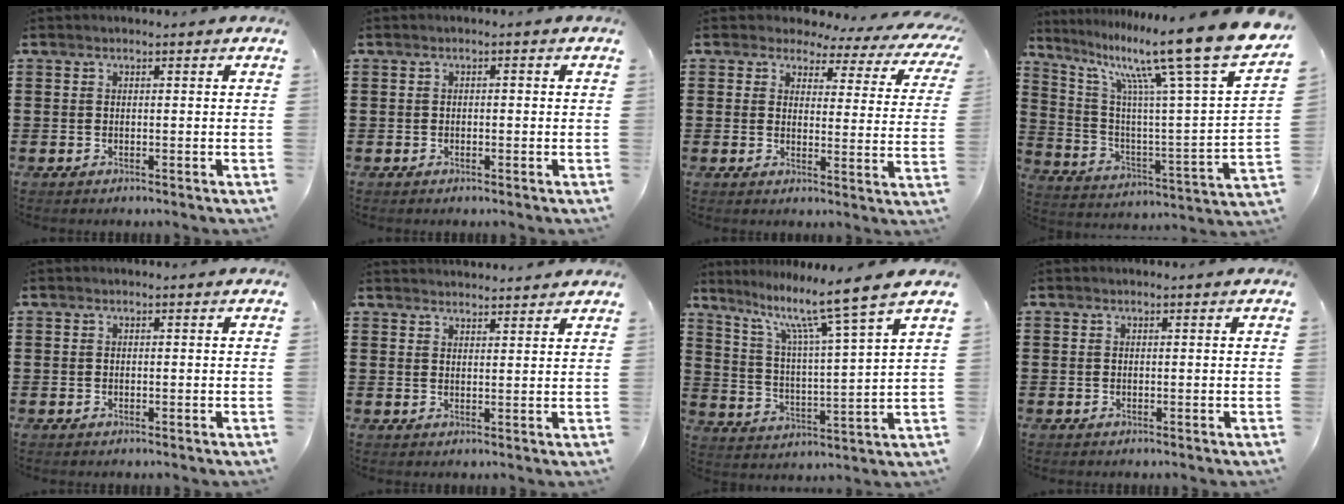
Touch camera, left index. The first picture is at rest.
{"total": 0.7, "force": [-0.2, 0.4, 0.5], "torque": [-0.012, 0.000, -0.004]}
{"total": 3.0, "force": [2.4, 1.7, 0.8], "torque": [-0.034, -0.014, 0.035]}
{"total": 16.2, "force": [11.7, 0.7, 11.2], "torque": [-0.217, -0.085, 0.178]}
{"total": 0.0}
{"total": 2.2, "force": [2.2, -0.1, -0.1], "torque": [-0.004, -0.003, 0.044]}
{"total": 10.1, "force": [7.7, -0.2, 6.5], "torque": [-0.137, -0.048, 0.118]}
{"total": 0.0}